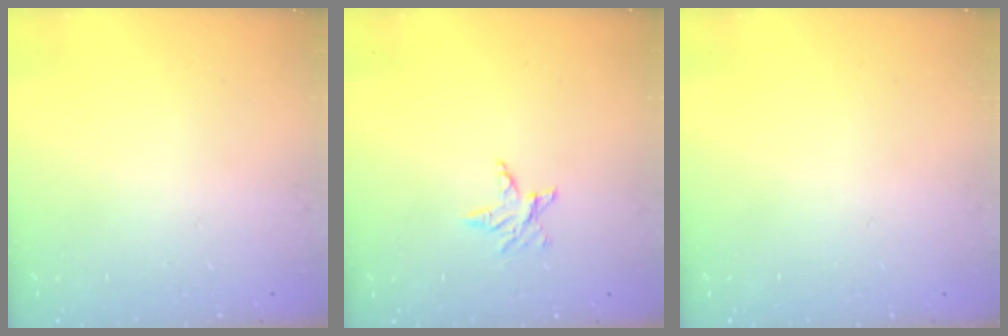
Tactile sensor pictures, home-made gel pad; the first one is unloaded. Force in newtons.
{"total": 3.4, "press": 3.3, "slide": 0.5}
{"total": 0.0}